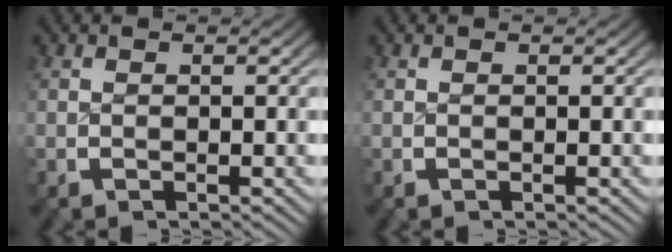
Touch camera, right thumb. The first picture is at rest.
{"total": 0.0}